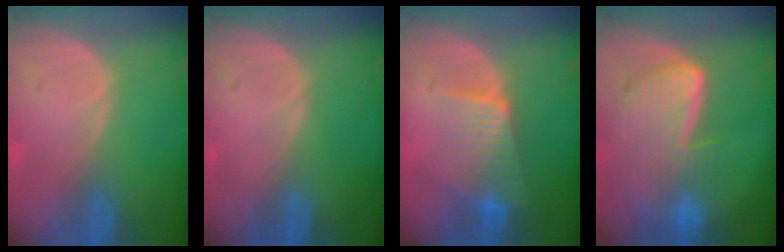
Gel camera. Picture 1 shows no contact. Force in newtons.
{"total": 0.0}
{"total": 6.6, "press": 6.2, "slide": 2.4}
{"total": 9.2, "press": 8.1, "slide": 4.3}